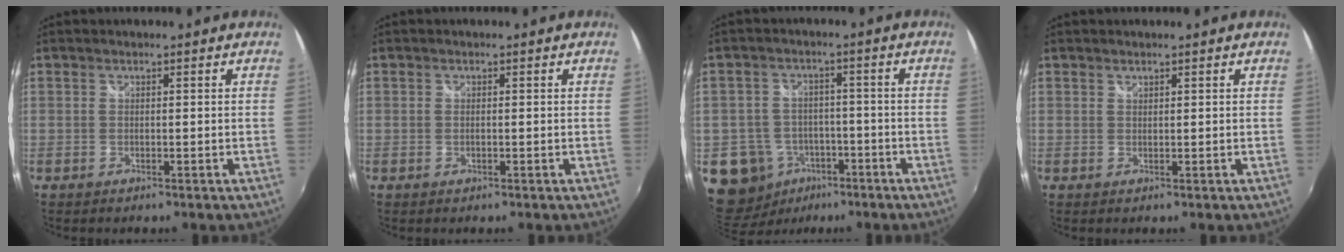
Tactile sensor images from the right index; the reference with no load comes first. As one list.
[{"total": 0.6, "force": [-0.1, 0.3, 0.5], "torque": [-0.012, -0.001, -0.003]}, {"total": 10.9, "force": [-4.7, 9.4, 2.9], "torque": [-0.094, 0.015, -0.058]}, {"total": 0.5, "force": [0.5, 0.1, -0.1], "torque": [0.003, 0.000, 0.010]}]